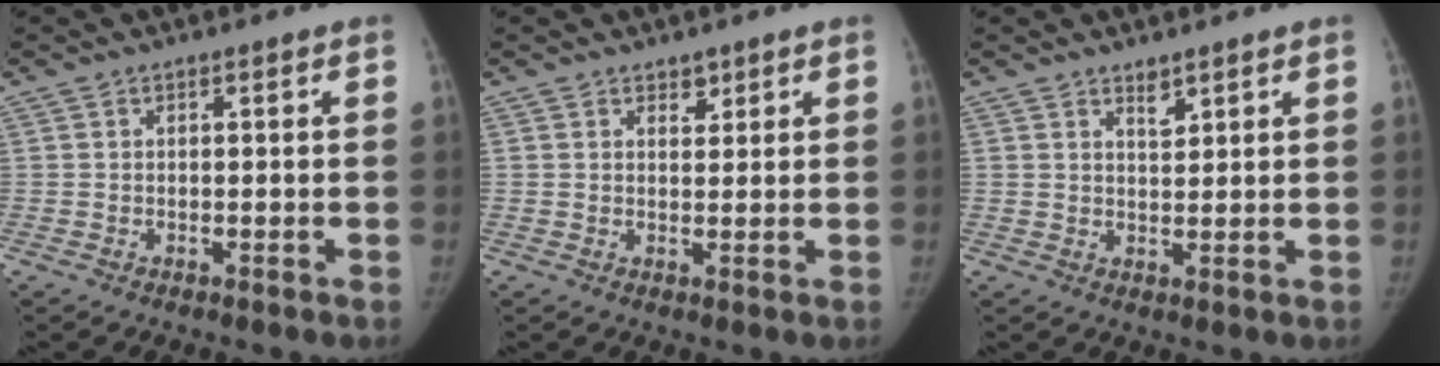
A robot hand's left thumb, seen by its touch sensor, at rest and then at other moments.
{"total": 1.9, "force": [1.4, 1.2, 0.6], "torque": [0.008, -0.009, 0.019]}
{"total": 2.3, "force": [1.7, 0.9, 1.2], "torque": [-0.011, -0.015, 0.033]}